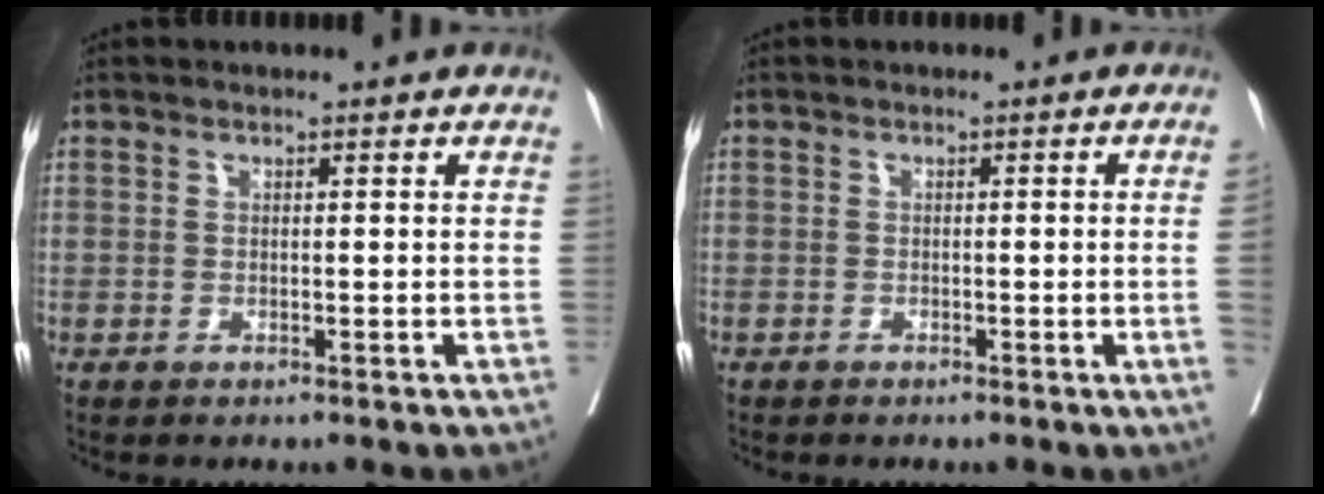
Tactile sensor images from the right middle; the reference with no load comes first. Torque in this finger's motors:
{"motor_torque": [0.37, -0.28, -0.65, -0.21]}